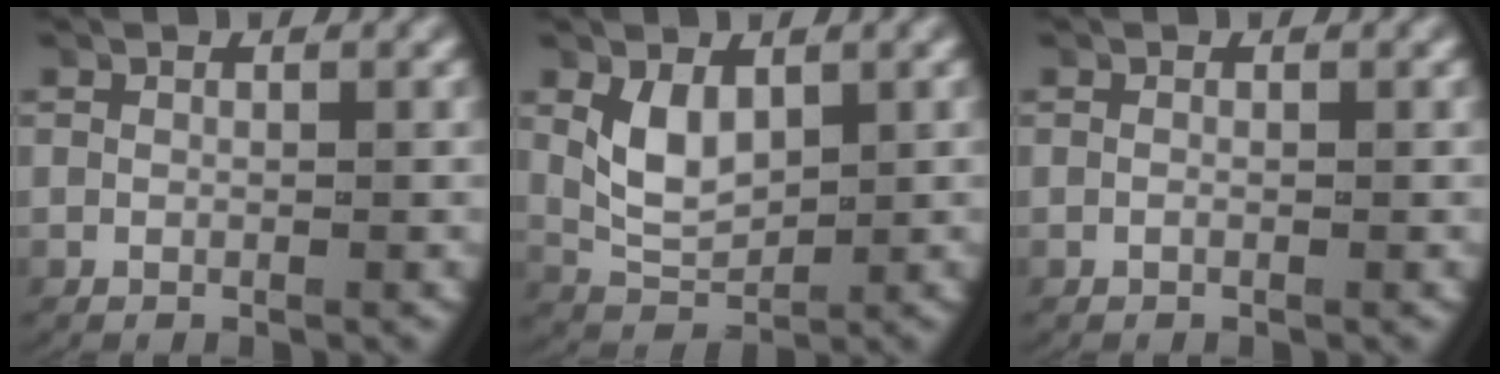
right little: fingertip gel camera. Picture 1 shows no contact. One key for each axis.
{"total": 4.4, "fx": 0.6, "fy": 3.0, "fz": 3.2, "tx": -0.074, "ty": -0.015, "tz": 0.019}
{"total": 0.0}